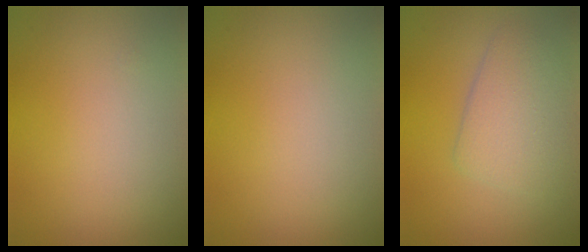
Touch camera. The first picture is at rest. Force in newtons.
{"total": 0.0}
{"total": 3.8, "press": 3.8, "slide": 0.1}